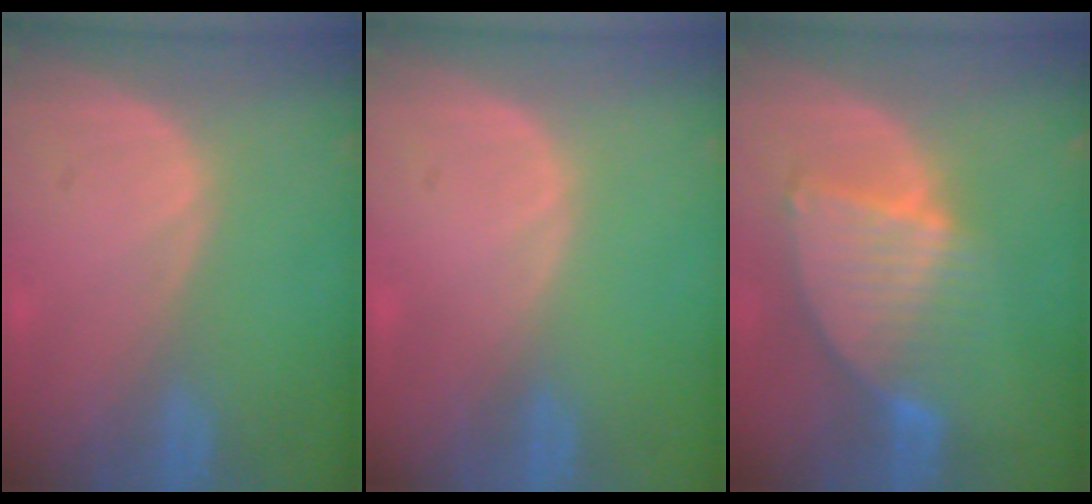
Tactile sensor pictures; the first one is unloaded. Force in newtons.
{"total": 0.0}
{"total": 8.0, "press": 7.1, "slide": 3.6}